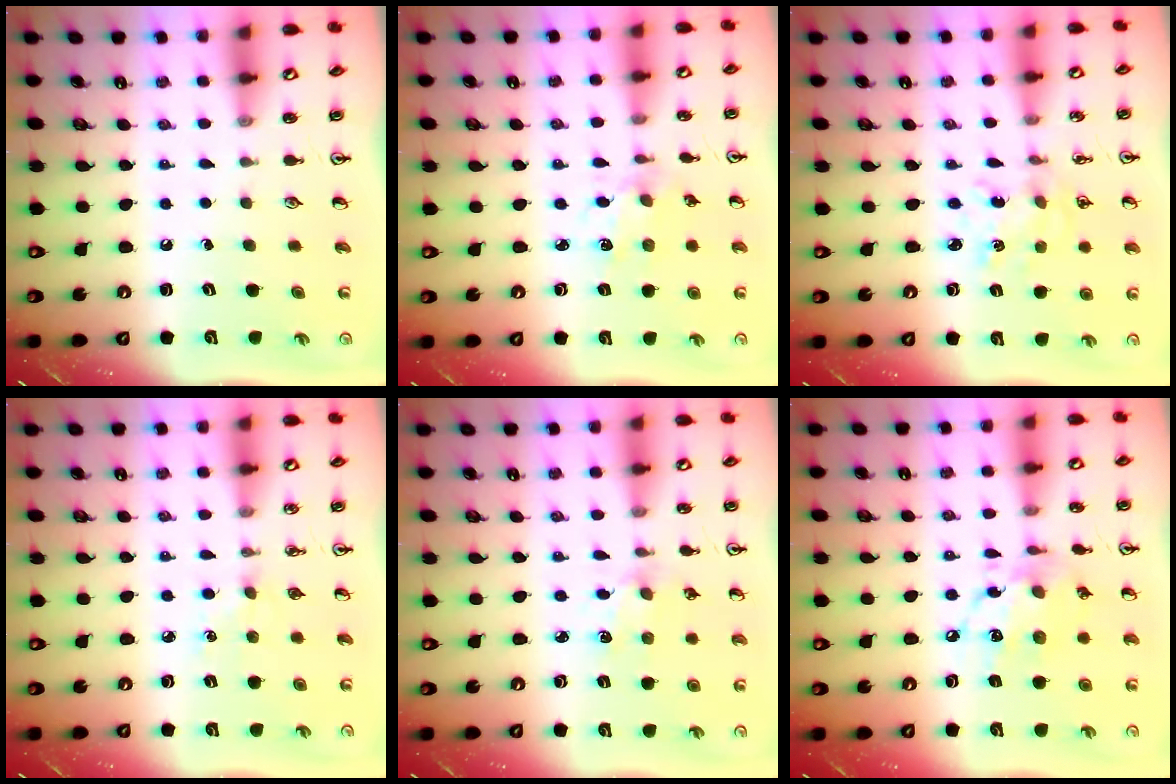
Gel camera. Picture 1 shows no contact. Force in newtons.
{"total": 2.4, "press": 2.4, "slide": 0.5}
{"total": 1.8, "press": 1.8, "slide": 0.1}
{"total": 3.7, "press": 3.7, "slide": 0.5}
{"total": 1.9, "press": 1.9, "slide": 0.3}
{"total": 11.9, "press": 11.9, "slide": 0.8}